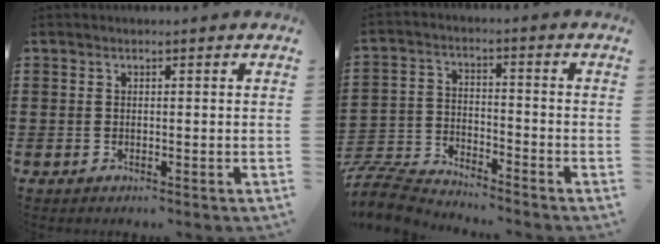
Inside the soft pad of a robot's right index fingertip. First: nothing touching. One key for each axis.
{"total": 6.8, "fx": -6.8, "fy": 0.8, "fz": 0.7, "tx": -0.041, "ty": 0.003, "tz": -0.142}